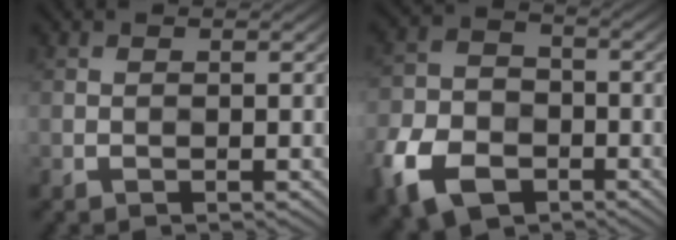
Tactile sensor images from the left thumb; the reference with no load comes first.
{"total": 10.8, "force": [-4.5, 7.6, 6.2], "torque": [-0.155, -0.028, -0.095]}